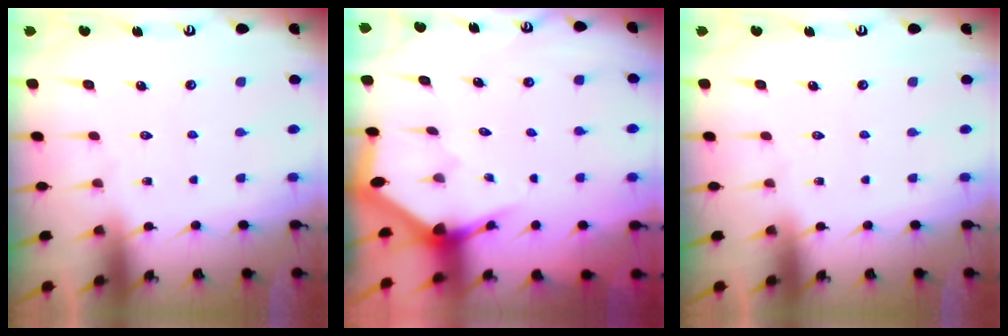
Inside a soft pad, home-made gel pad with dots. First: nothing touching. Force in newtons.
{"total": 3.0, "press": 3.0, "slide": 0.1}
{"total": 0.0}